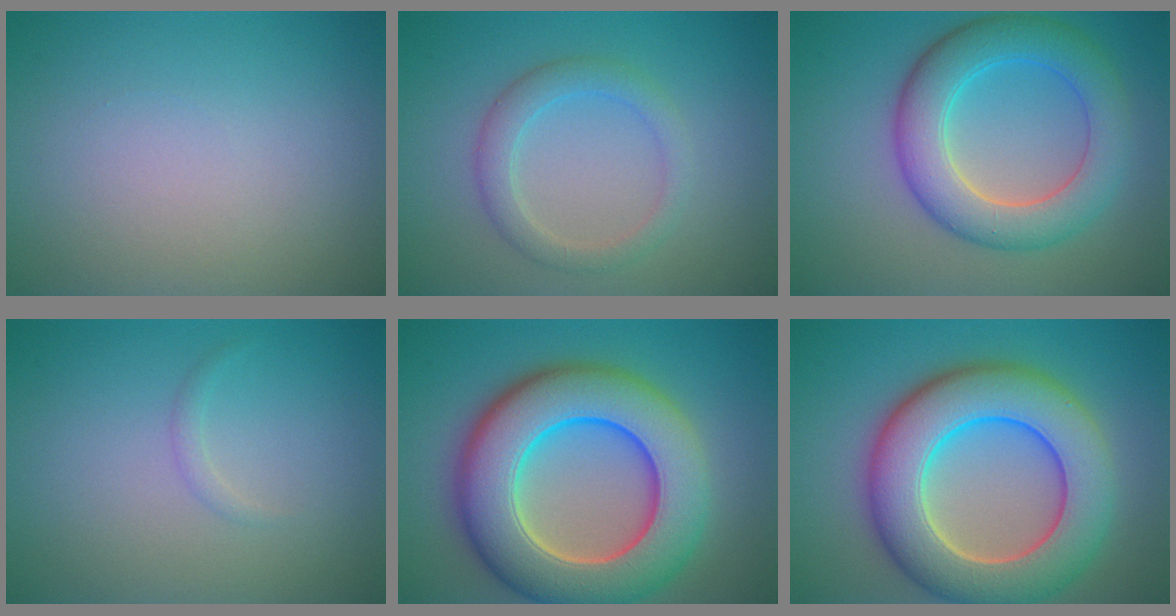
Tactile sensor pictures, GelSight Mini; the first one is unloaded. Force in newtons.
{"total": 2.8, "press": 2.8, "slide": 0.1}
{"total": 6.9, "press": 6.9, "slide": 0.2}
{"total": 0.7, "press": 0.7, "slide": 0.0}
{"total": 12.5, "press": 12.5, "slide": 0.4}
{"total": 11.2, "press": 11.2, "slide": 0.5}